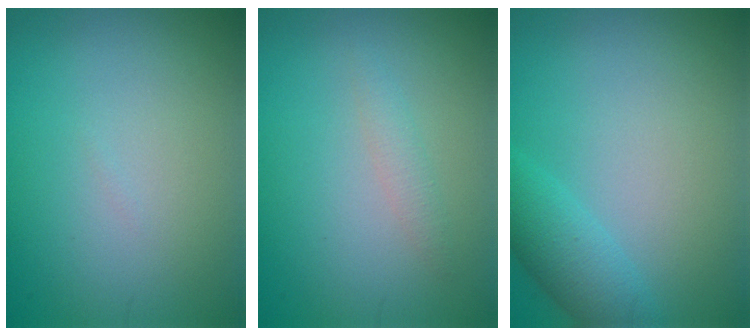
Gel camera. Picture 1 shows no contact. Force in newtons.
{"total": 1.2, "press": 1.2, "slide": 0.0}
{"total": 3.0, "press": 3.0, "slide": 0.2}